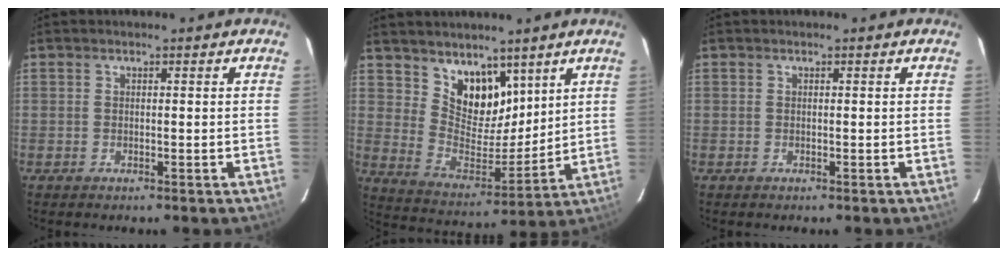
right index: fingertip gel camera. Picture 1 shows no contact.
{"total": 11.5, "force": [7.8, 6.6, 5.4], "torque": [-0.089, -0.009, 0.153]}
{"total": 0.0}